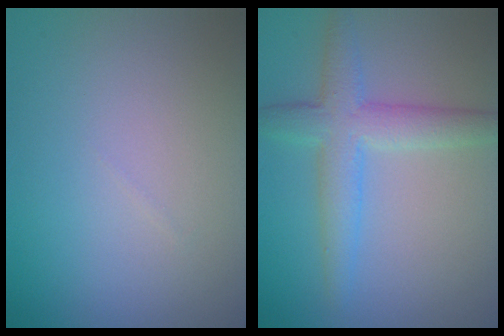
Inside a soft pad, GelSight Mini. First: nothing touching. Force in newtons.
{"total": 4.5, "press": 4.5, "slide": 0.1}